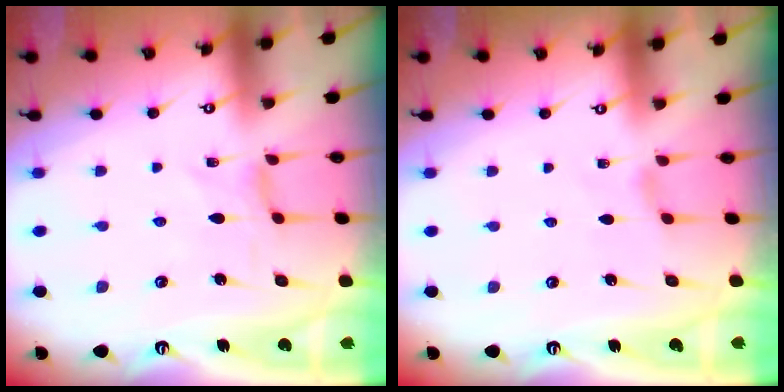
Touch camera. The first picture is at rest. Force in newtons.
{"total": 0.8, "press": 0.7, "slide": 0.4}